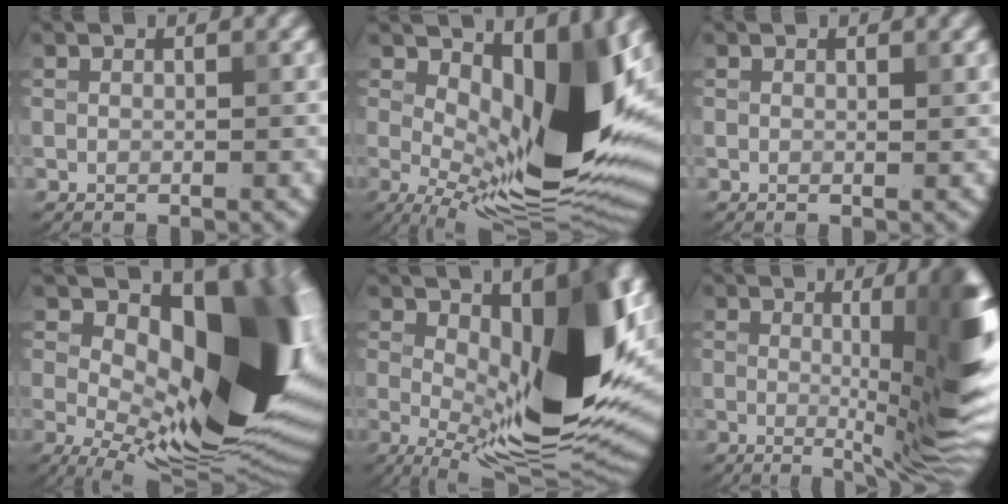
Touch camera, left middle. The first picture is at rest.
{"total": 13.2, "force": [2.4, 5.1, 11.9], "torque": [-0.171, -0.019, 0.041]}
{"total": 0.0}
{"total": 17.8, "force": [3.5, 8.5, 15.2], "torque": [-0.183, 0.001, 0.057]}
{"total": 14.6, "force": [1.7, 5.2, 13.5], "torque": [-0.189, -0.009, 0.026]}
{"total": 12.4, "force": [0.8, 2.8, 12.1], "torque": [-0.108, -0.006, 0.009]}